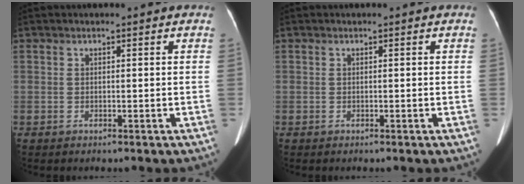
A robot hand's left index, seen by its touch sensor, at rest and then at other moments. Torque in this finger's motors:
{"motor_torque": [-0.01, 0.01, 0.00, 0.00]}